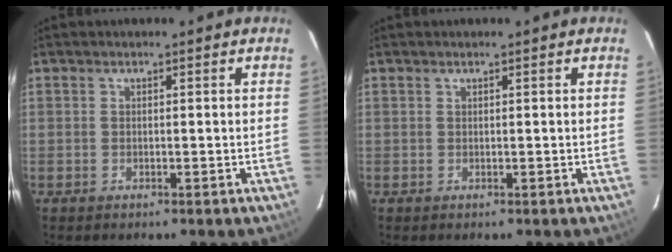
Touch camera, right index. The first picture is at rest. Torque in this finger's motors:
{"motor_torque": [0.14, -0.02, 0.00, 0.01]}